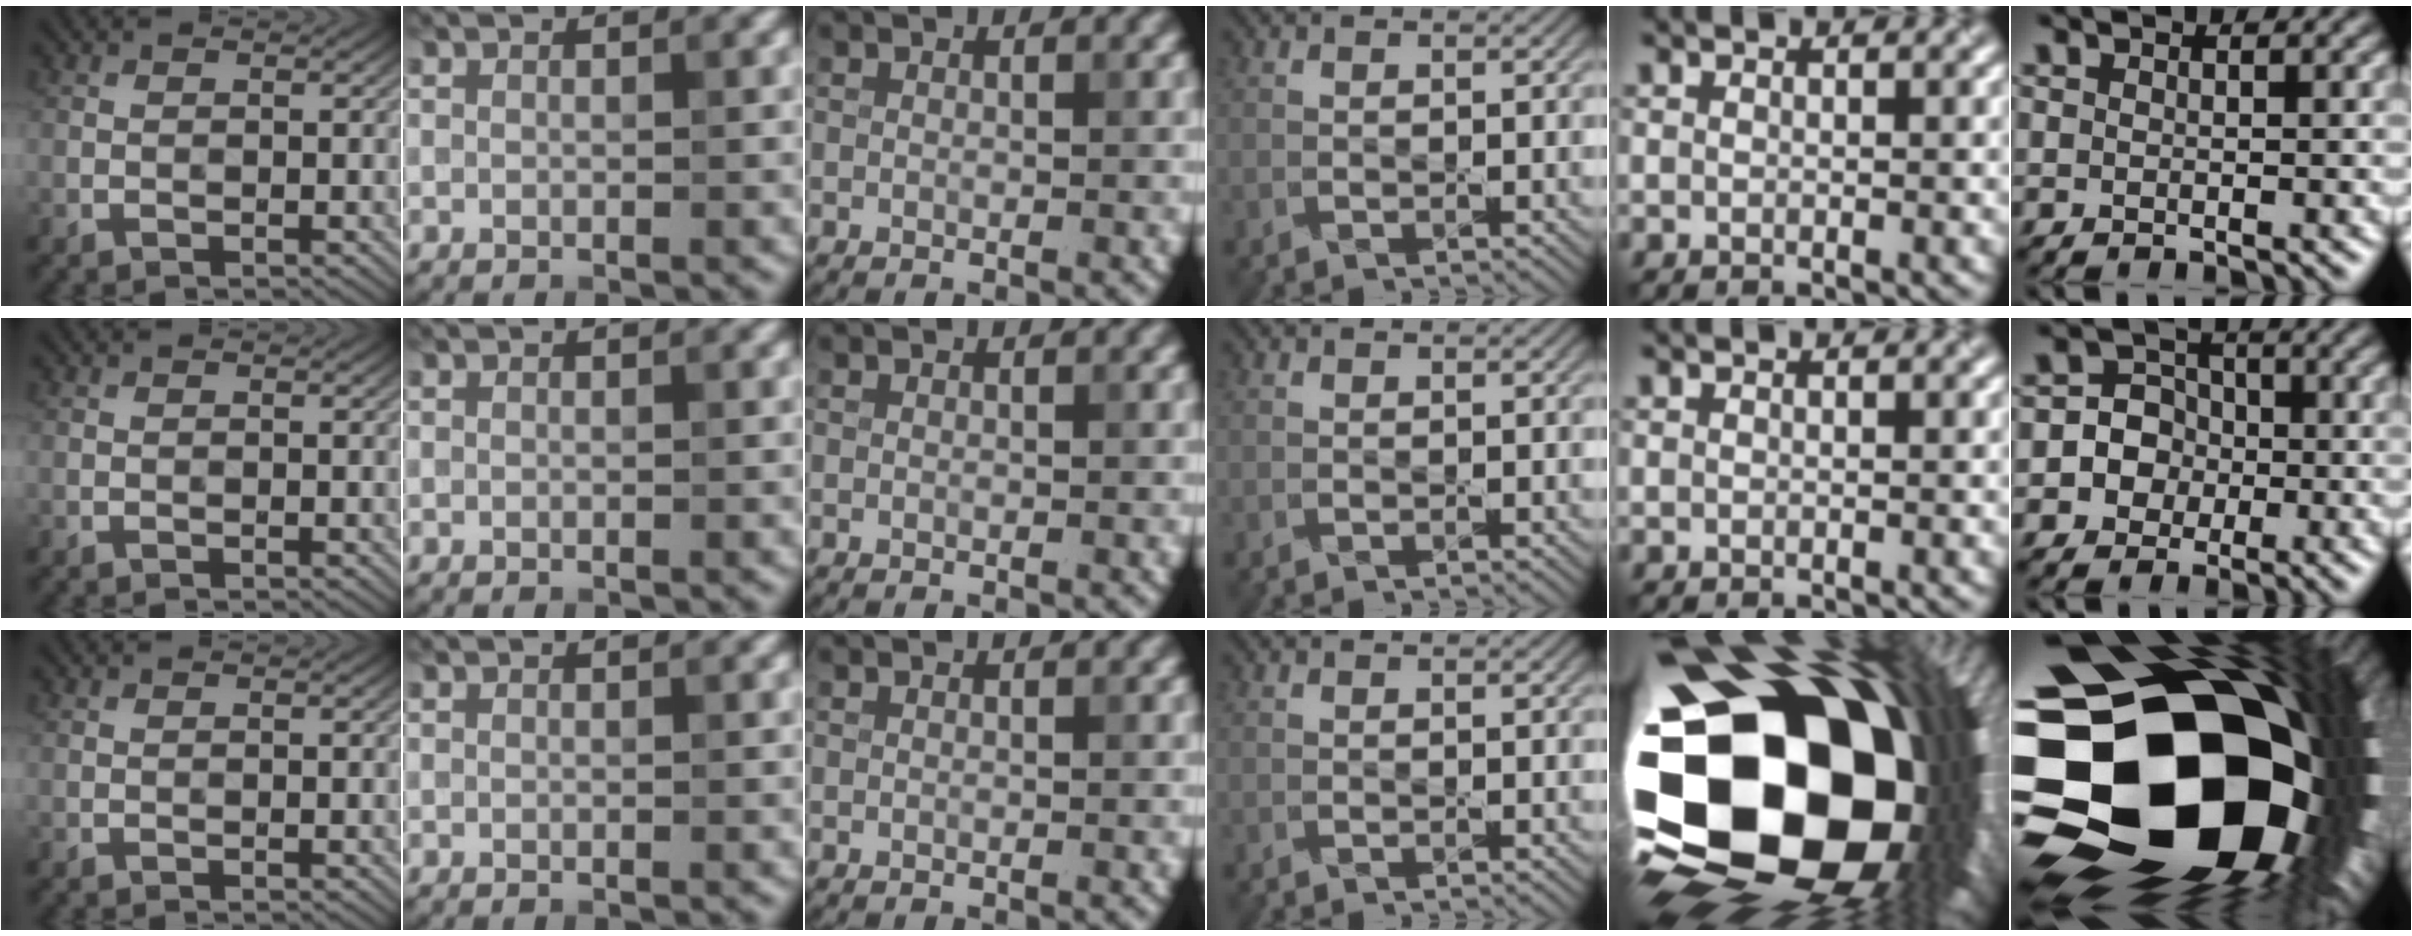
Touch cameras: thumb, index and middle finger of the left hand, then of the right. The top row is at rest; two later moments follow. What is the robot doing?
{"motion": "press", "object": "stapler"}